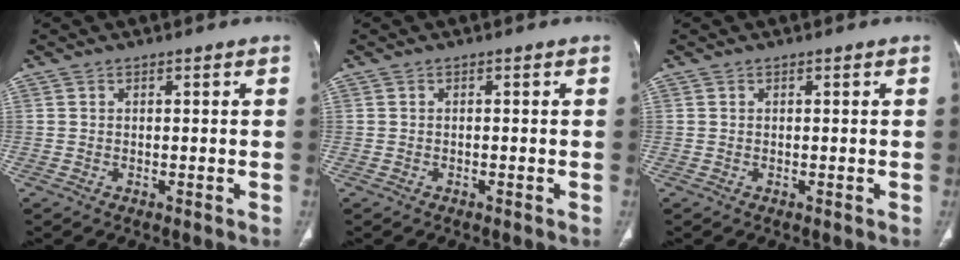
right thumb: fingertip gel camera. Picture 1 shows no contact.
{"total": 0.0}
{"total": 0.0}